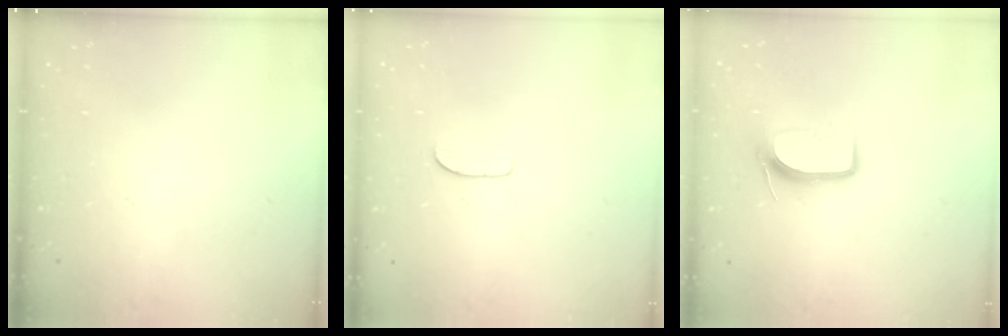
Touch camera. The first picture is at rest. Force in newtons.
{"total": 6.1, "press": 6.1, "slide": 0.5}
{"total": 8.0, "press": 8.0, "slide": 0.9}